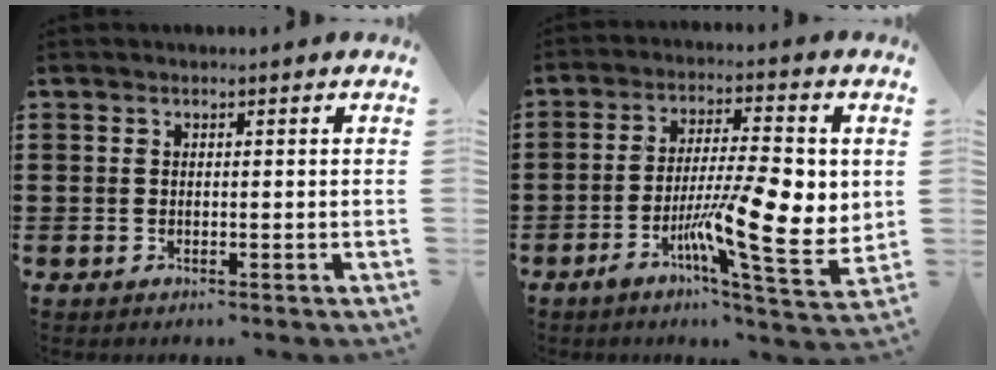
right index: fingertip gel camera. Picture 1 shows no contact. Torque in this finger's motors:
{"motor_torque": [2.14, 0.00, 1.05, 0.21]}